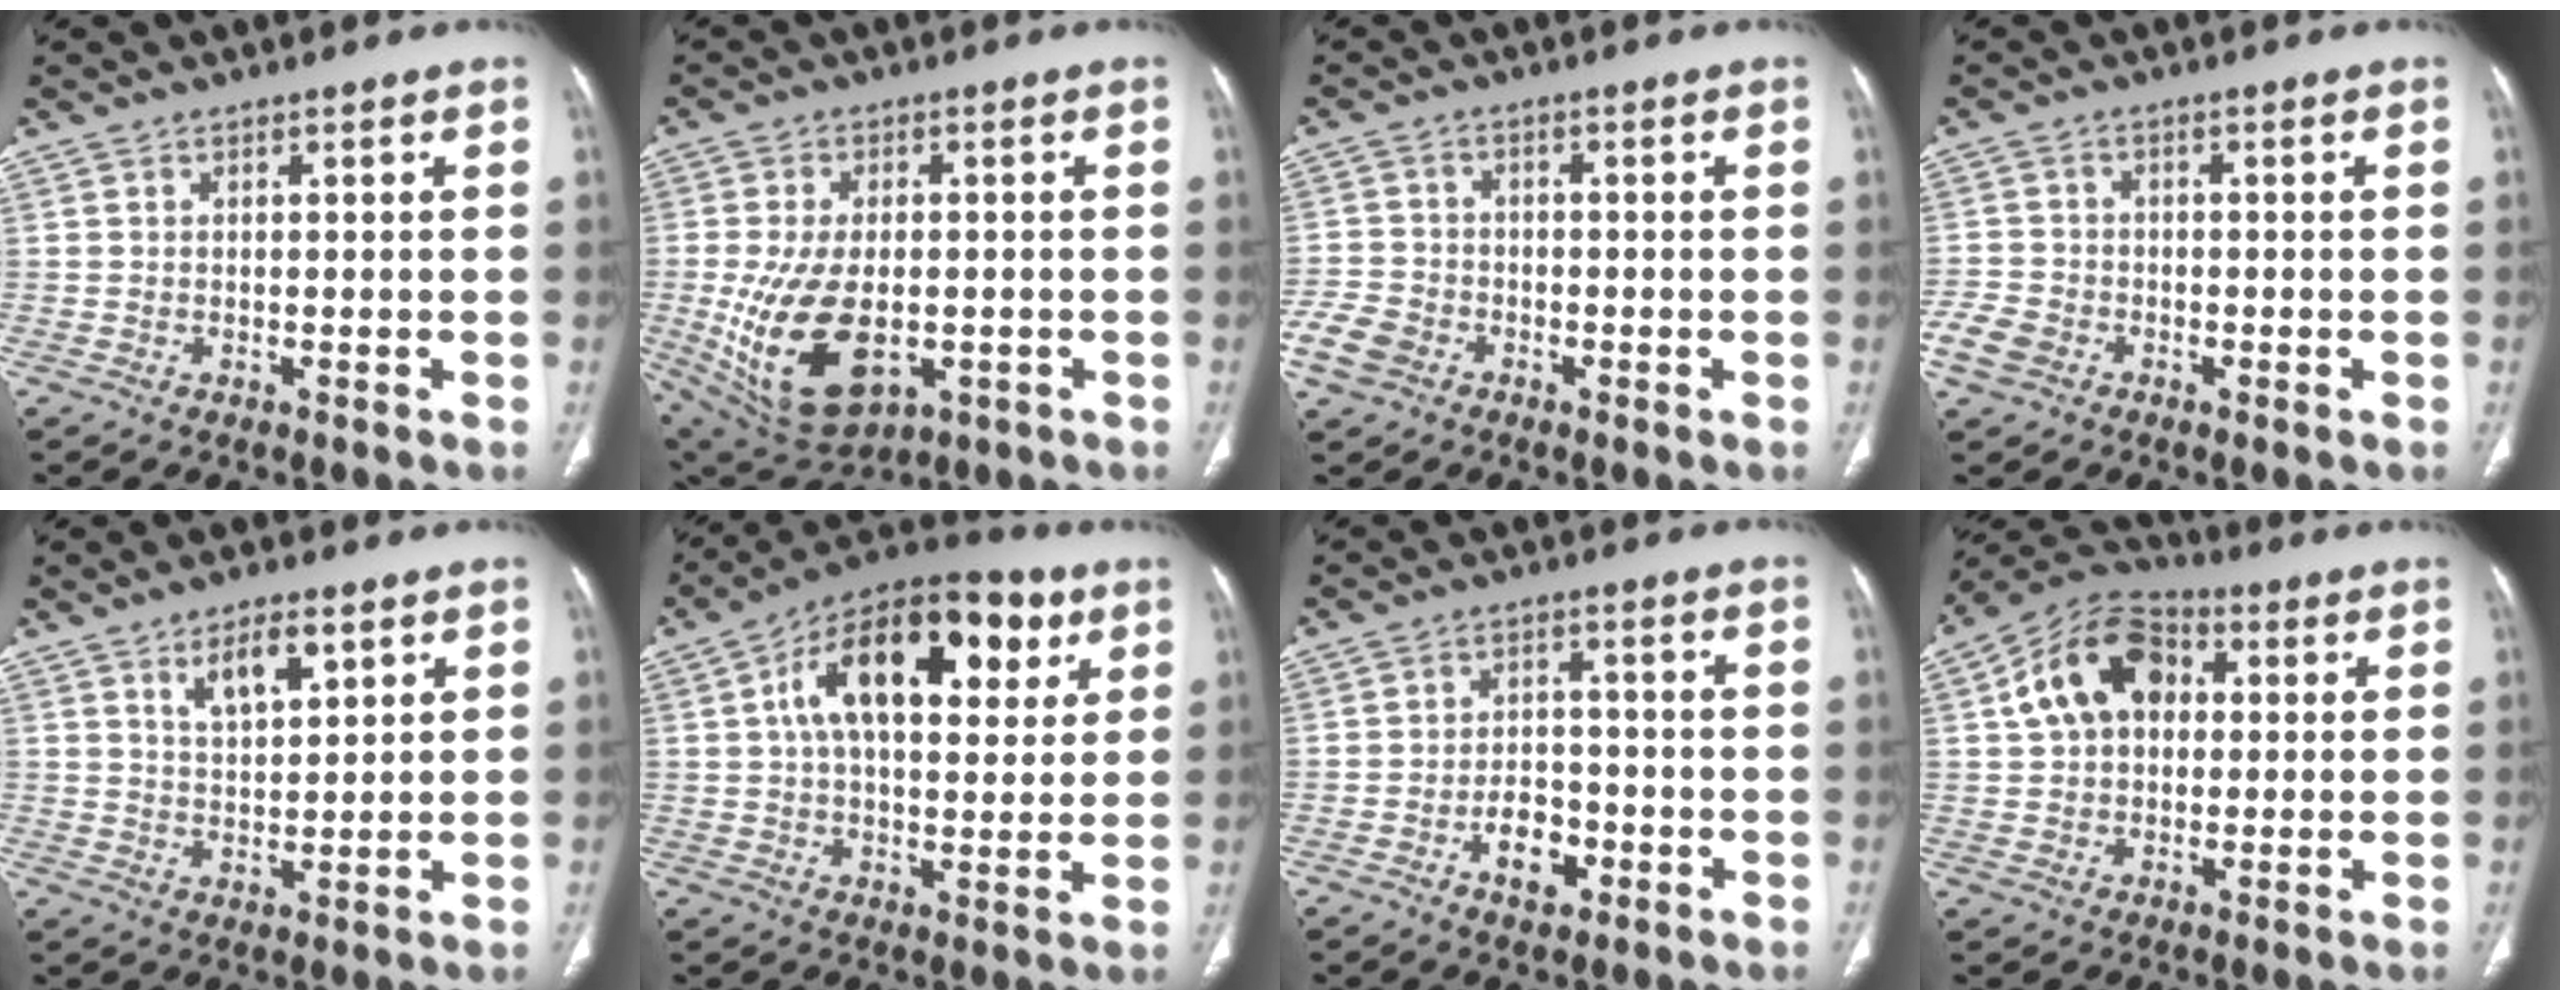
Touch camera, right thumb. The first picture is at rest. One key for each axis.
{"total": 16.8, "fx": -3.2, "fy": 9.7, "fz": 13.3, "tx": -0.247, "ty": -0.008, "tz": -0.026}
{"total": 6.1, "fx": -3.1, "fy": 4.5, "fz": 2.7, "tx": -0.056, "ty": 0.016, "tz": -0.059}
{"total": 5.0, "fx": -2.5, "fy": 3.7, "fz": 2.3, "tx": -0.051, "ty": 0.012, "tz": -0.049}
{"total": 6.9, "fx": 3.7, "fy": 2.8, "fz": 5.1, "tx": -0.075, "ty": -0.022, "tz": 0.066}
{"total": 21.7, "fx": 7.1, "fy": 11.5, "fz": 17.0, "tx": -0.239, "ty": 0.013, "tz": 0.102}
{"total": 6.3, "fx": -2.7, "fy": 4.0, "fz": 4.1, "tx": -0.047, "ty": 0.020, "tz": -0.043}
{"total": 13.9, "fx": 3.0, "fy": 9.8, "fz": 9.3, "tx": -0.139, "ty": 0.022, "tz": 0.041}